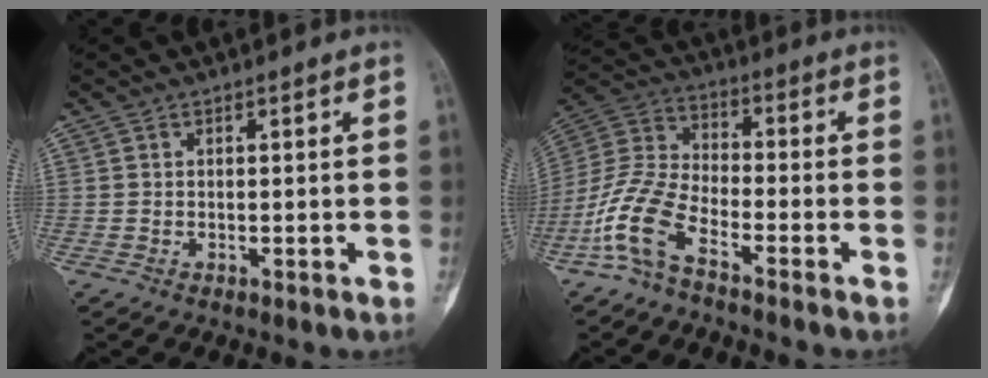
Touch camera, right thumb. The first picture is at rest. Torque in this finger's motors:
{"motor_torque": [0.84, -0.06, 1.14, -0.90, 0.41]}